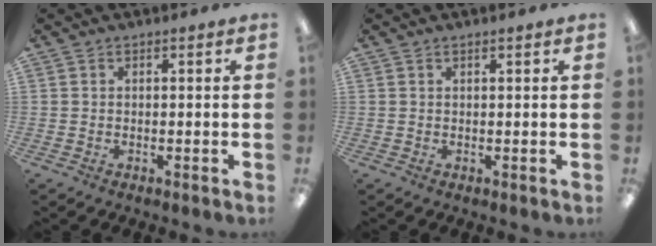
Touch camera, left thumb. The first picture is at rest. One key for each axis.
{"total": 0.7, "fx": 0.5, "fy": 0.0, "fz": 0.5, "tx": -0.010, "ty": 0.001, "tz": 0.008}